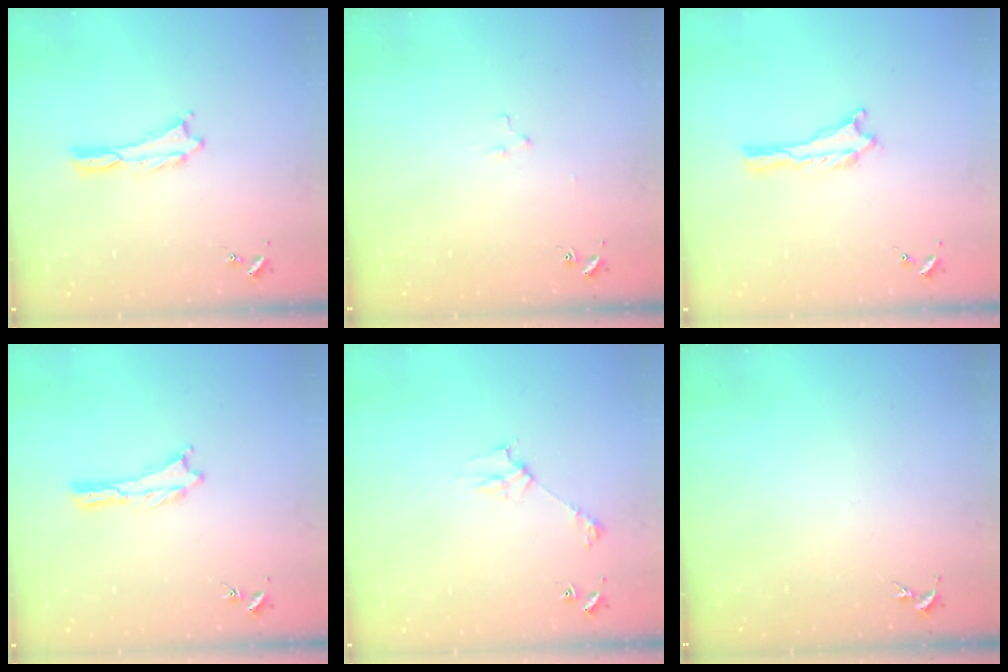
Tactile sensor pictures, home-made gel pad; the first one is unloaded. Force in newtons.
{"total": 2.2, "press": 2.2, "slide": 0.2}
{"total": 0.0}
{"total": 0.0}
{"total": 3.1, "press": 3.1, "slide": 0.3}
{"total": 0.0}